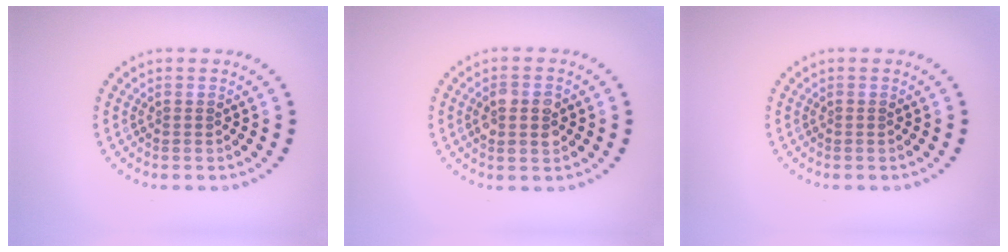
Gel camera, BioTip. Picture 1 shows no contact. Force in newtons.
{"total": 2.8, "press": 2.8, "slide": 0.2}
{"total": 0.0}